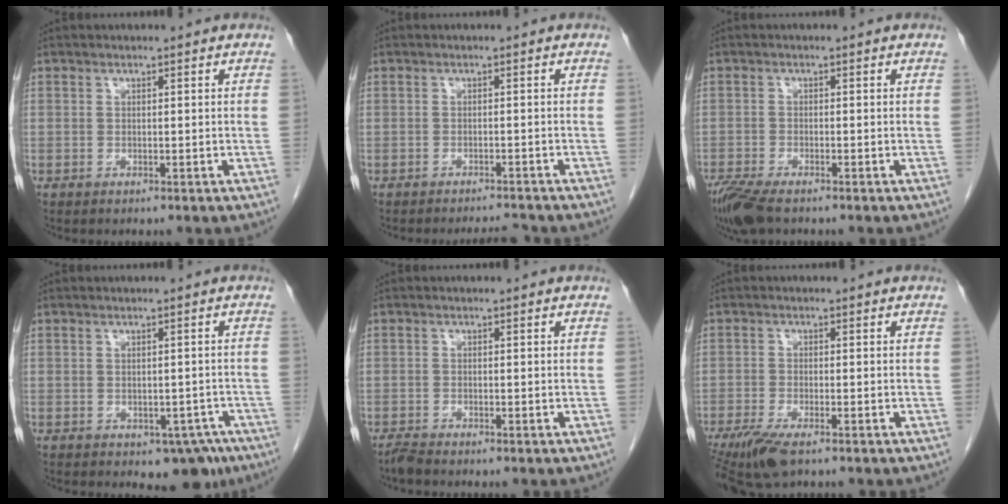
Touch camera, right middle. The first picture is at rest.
{"total": 3.2, "force": [-3.2, -0.3, 0.2], "torque": [-0.006, -0.011, -0.047]}
{"total": 6.4, "force": [-4.9, 1.7, 3.8], "torque": [-0.075, -0.016, -0.089]}
{"total": 4.8, "force": [-2.8, 2.8, 2.7], "torque": [-0.012, 0.007, -0.029]}
{"total": 1.5, "force": [-1.4, 0.0, 0.6], "torque": [-0.019, -0.005, -0.030]}
{"total": 7.3, "force": [-5.1, 1.8, 5.0], "torque": [-0.090, -0.018, -0.088]}